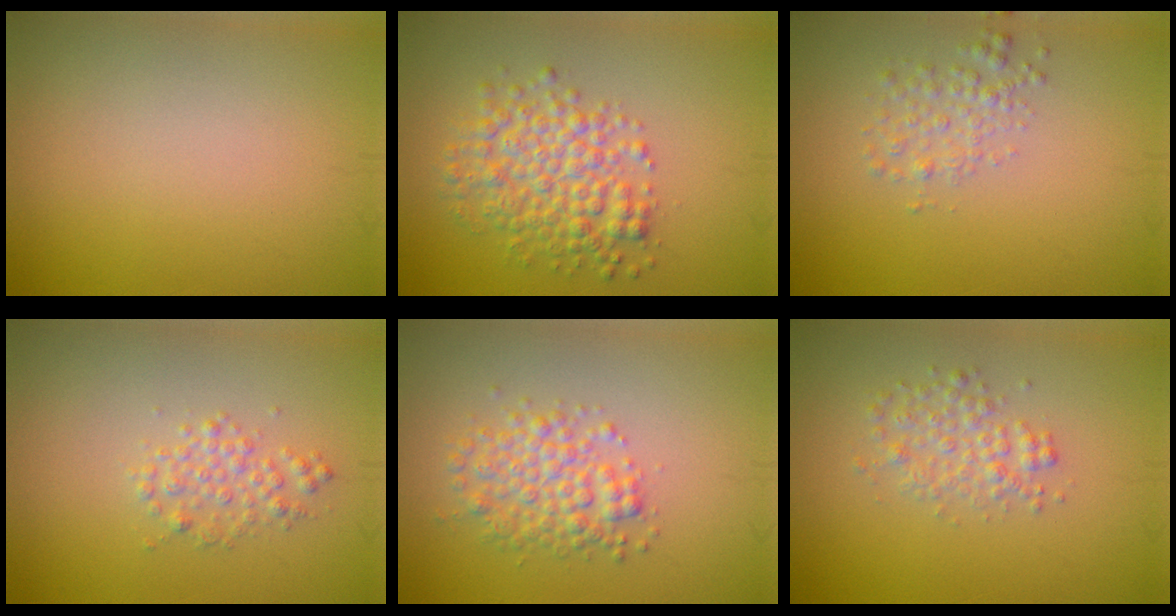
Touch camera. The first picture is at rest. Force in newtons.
{"total": 5.0, "press": 5.0, "slide": 0.1}
{"total": 2.0, "press": 2.0, "slide": 0.1}
{"total": 1.9, "press": 1.9, "slide": 0.0}
{"total": 3.8, "press": 3.8, "slide": 0.1}
{"total": 2.5, "press": 2.5, "slide": 0.1}